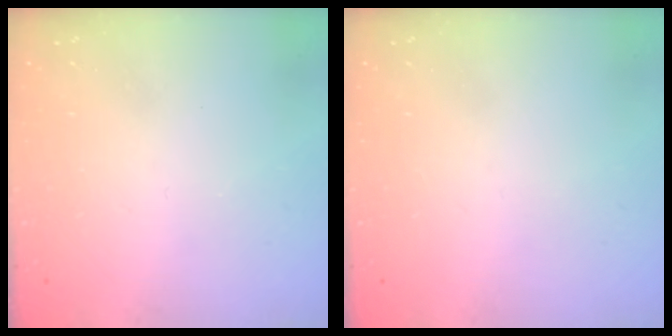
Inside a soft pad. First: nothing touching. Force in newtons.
{"total": 0.0}